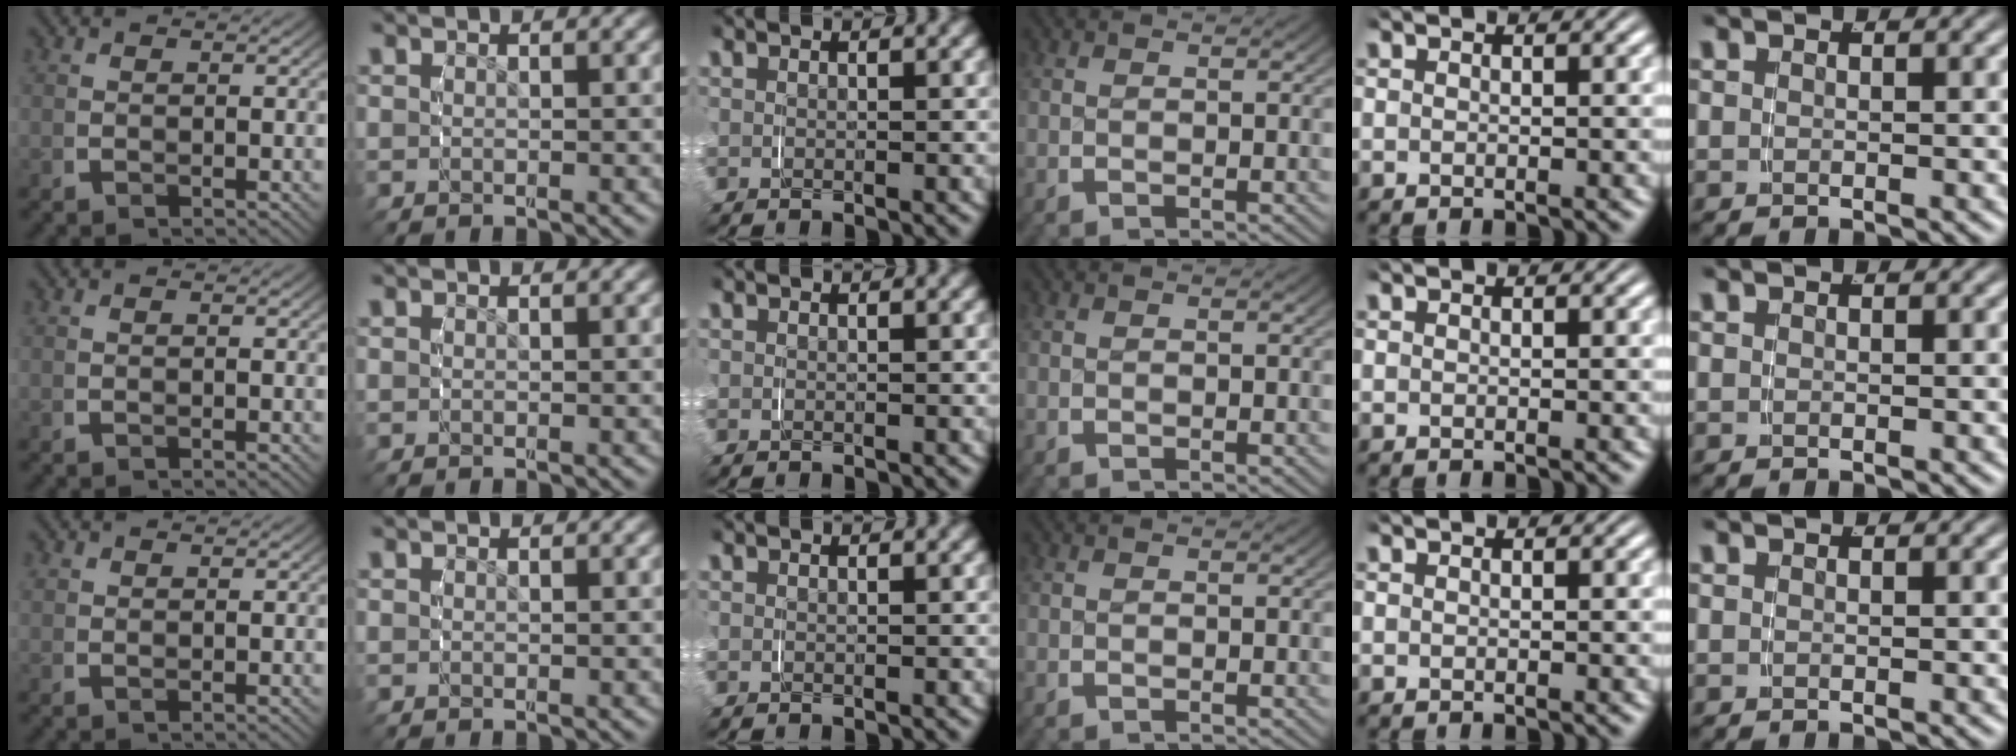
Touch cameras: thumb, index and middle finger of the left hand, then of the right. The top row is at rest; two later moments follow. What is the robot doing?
{"motion": "grasp_and_lifting", "object": "napkin"}